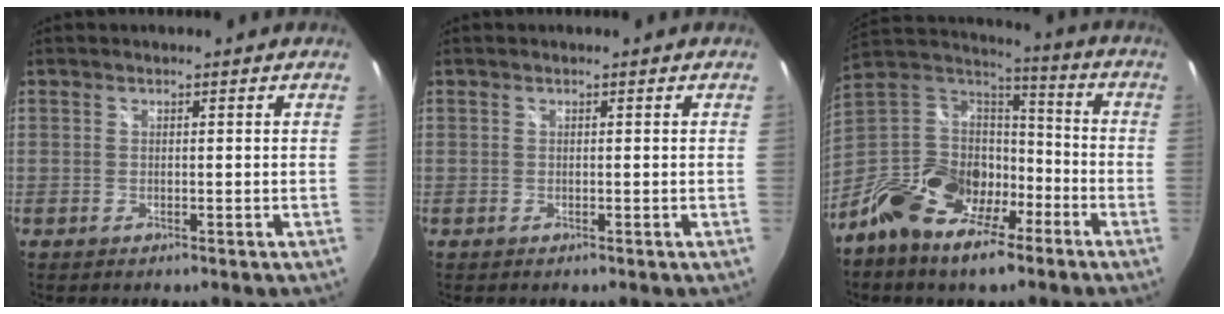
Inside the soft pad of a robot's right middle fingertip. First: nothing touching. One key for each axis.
{"total": 0.0}
{"total": 18.1, "fx": -10.7, "fy": 9.9, "fz": 10.7, "tx": -0.224, "ty": 0.004, "tz": -0.198}